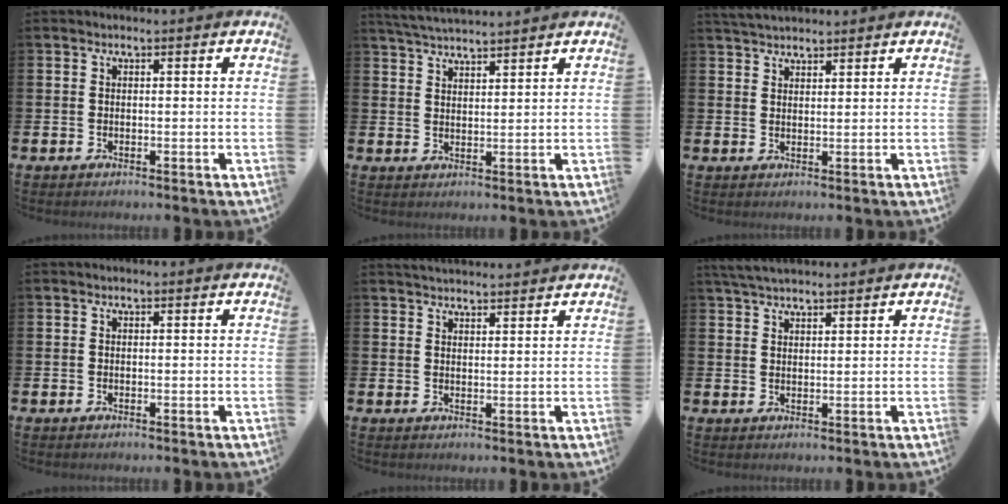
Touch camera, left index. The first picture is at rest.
{"total": 4.1, "force": [4.0, 0.0, 0.5], "torque": [-0.016, -0.020, 0.072]}
{"total": 3.4, "force": [3.3, 0.7, 0.4], "torque": [-0.012, -0.010, 0.062]}
{"total": 0.0}
{"total": 3.0, "force": [3.0, 0.3, 0.1], "torque": [-0.003, -0.014, 0.054]}
{"total": 4.2, "force": [3.9, 1.0, 1.3], "torque": [-0.031, -0.009, 0.073]}